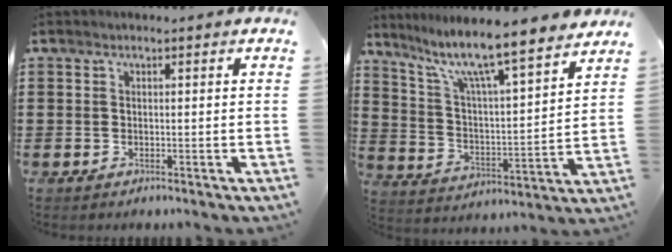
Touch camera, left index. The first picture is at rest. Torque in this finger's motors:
{"motor_torque": [2.14, 0.00, 0.63, 0.21]}